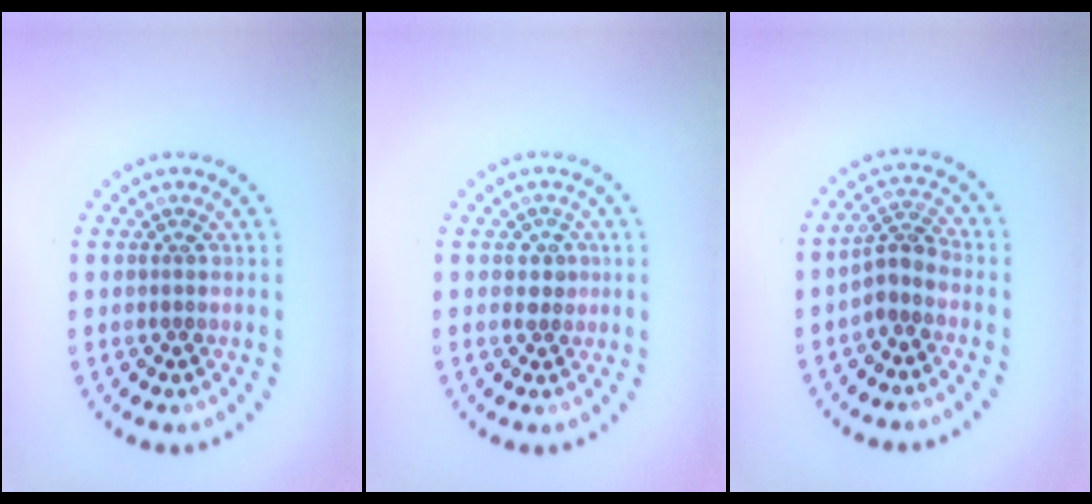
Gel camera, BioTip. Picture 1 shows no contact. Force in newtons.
{"total": 1.2, "press": 1.2, "slide": 0.4}
{"total": 2.5, "press": 1.9, "slide": 1.6}